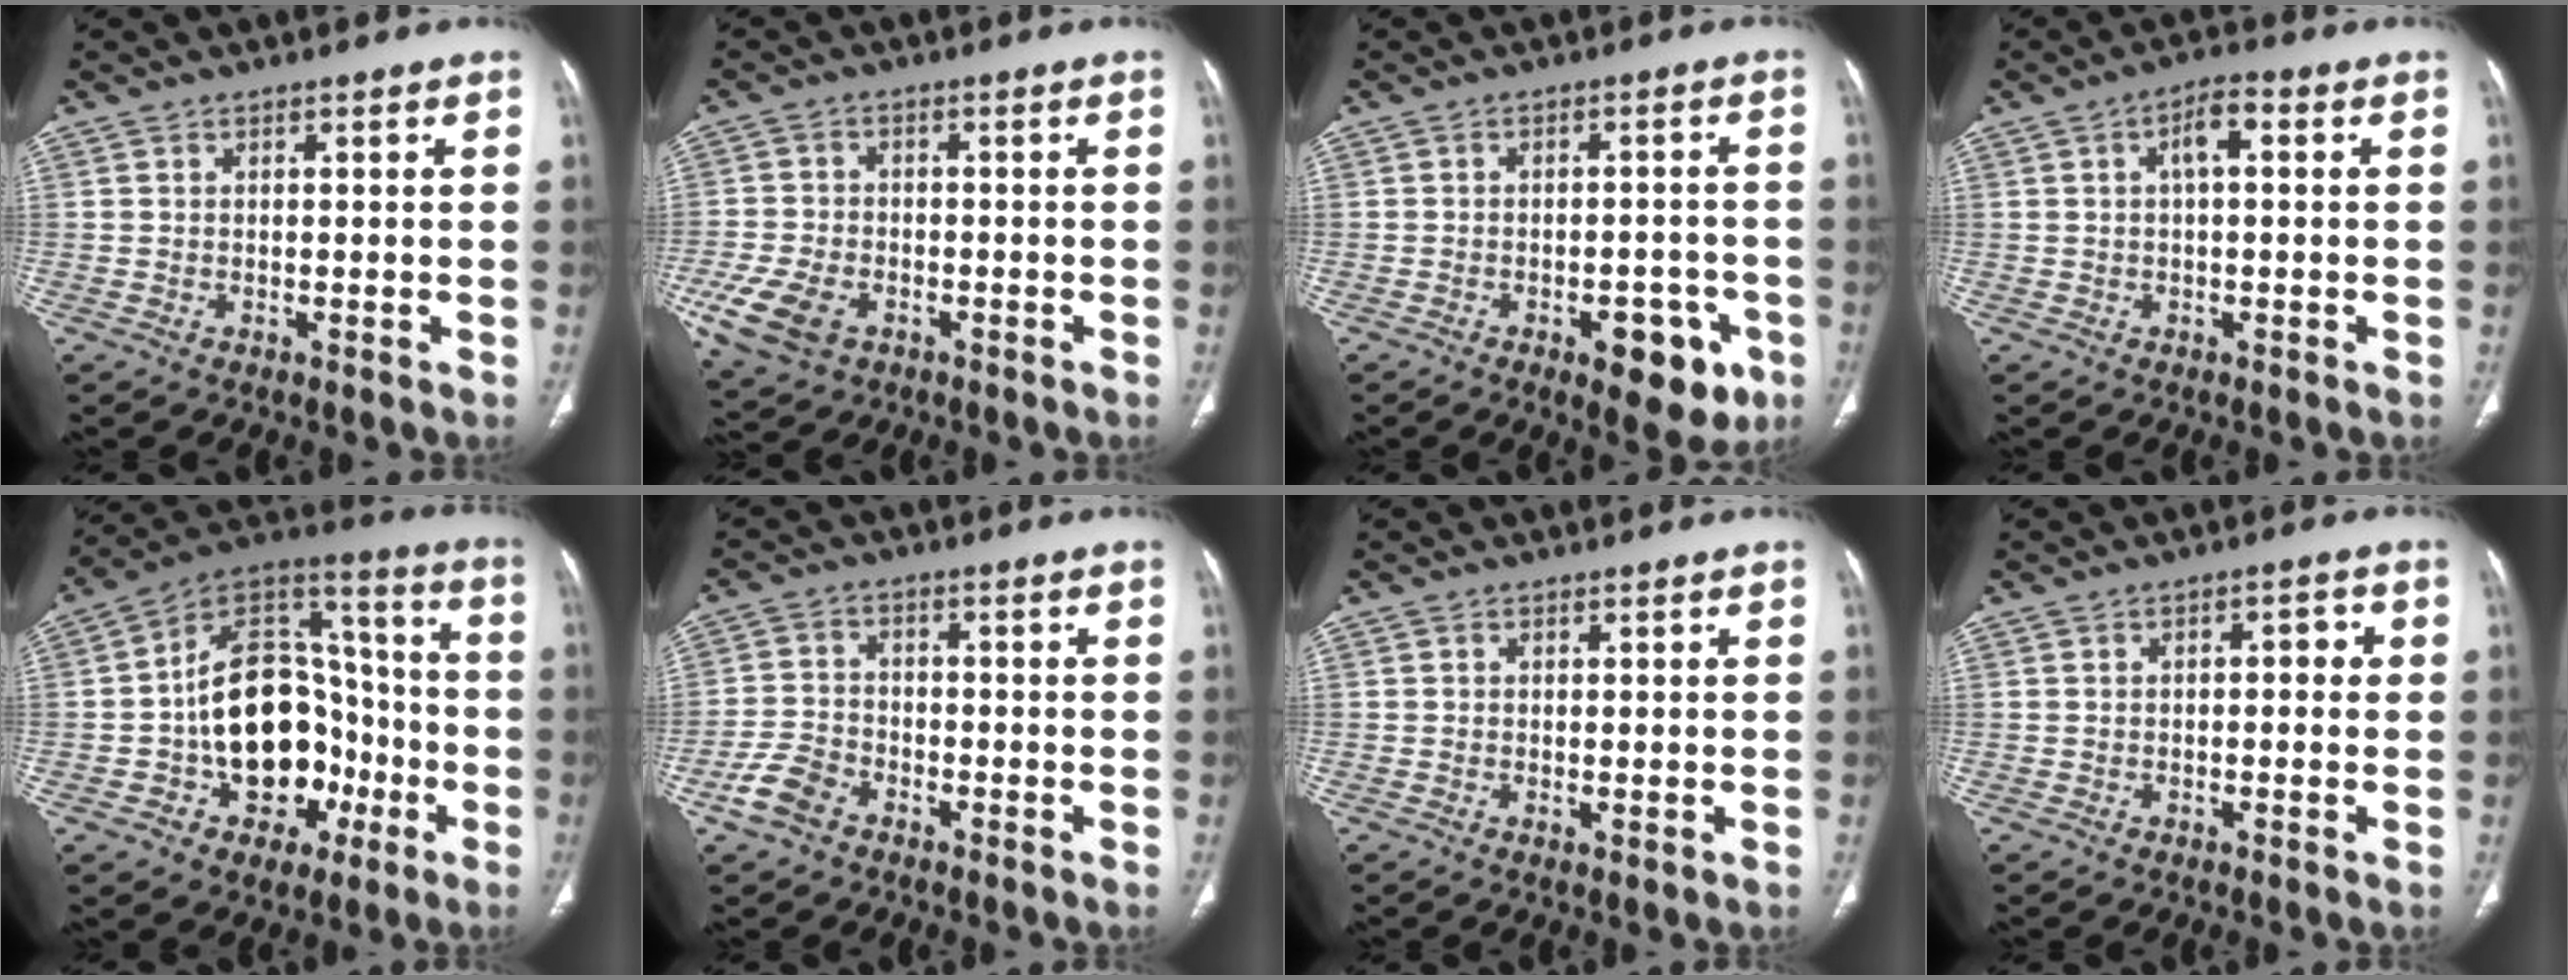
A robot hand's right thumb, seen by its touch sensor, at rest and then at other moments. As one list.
[{"total": 9.9, "force": [-4.1, 6.5, 6.1], "torque": [-0.130, 0.006, -0.070]}, {"total": 9.8, "force": [-4.5, 4.8, 7.2], "torque": [-0.060, 0.020, -0.050]}, {"total": 4.5, "force": [0.9, 1.9, 4.0], "torque": [-0.062, 0.014, 0.009]}, {"total": 22.2, "force": [-5.1, 15.3, 15.2], "torque": [-0.191, 0.055, -0.071]}, {"total": 6.0, "force": [-3.5, 3.8, 2.9], "torque": [-0.060, 0.018, -0.068]}, {"total": 0.5, "force": [0.0, 0.2, 0.5], "torque": [-0.013, -0.004, 0.000]}, {"total": 2.6, "force": [0.2, 1.4, 2.2], "torque": [-0.015, 0.011, -0.005]}]